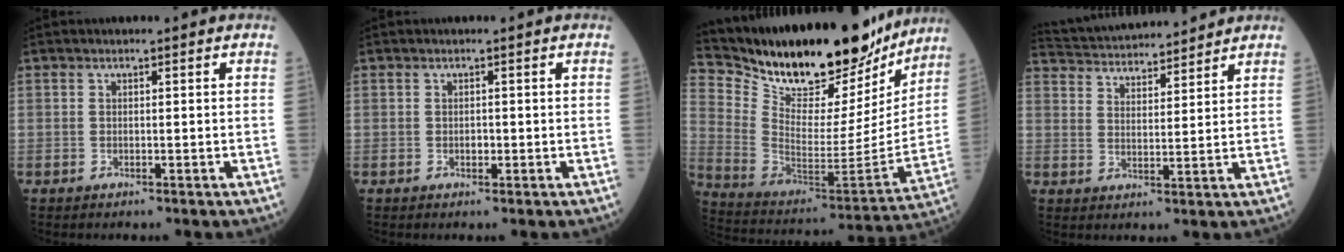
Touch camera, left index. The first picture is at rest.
{"total": 0.8, "force": [-0.2, 0.5, 0.5], "torque": [-0.009, 0.001, -0.004]}
{"total": 27.4, "force": [23.4, 7.9, 12.0], "torque": [-0.214, -0.024, 0.358]}
{"total": 14.6, "force": [13.8, 2.1, 4.1], "torque": [-0.079, 0.034, 0.222]}